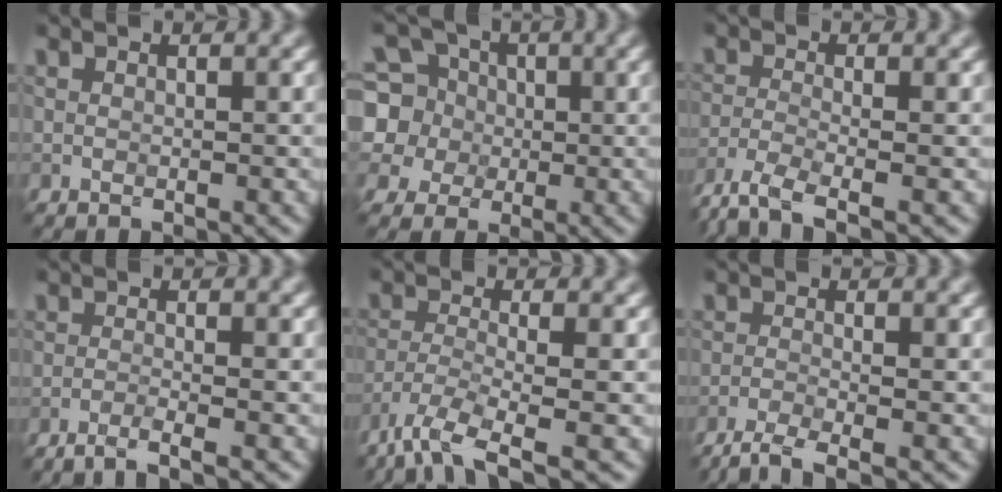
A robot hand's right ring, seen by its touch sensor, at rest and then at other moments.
{"total": 9.5, "force": [1.1, 8.7, 3.6], "torque": [-0.114, 0.029, -0.016]}
{"total": 4.4, "force": [-3.4, 1.0, 2.5], "torque": [-0.055, -0.011, -0.077]}
{"total": 2.2, "force": [-1.5, 0.3, 1.6], "torque": [-0.023, 0.002, -0.044]}
{"total": 6.2, "force": [-4.6, 1.3, 3.9], "torque": [-0.080, -0.012, -0.096]}
{"total": 3.4, "force": [-2.6, 0.6, 2.1], "torque": [-0.042, -0.005, -0.062]}